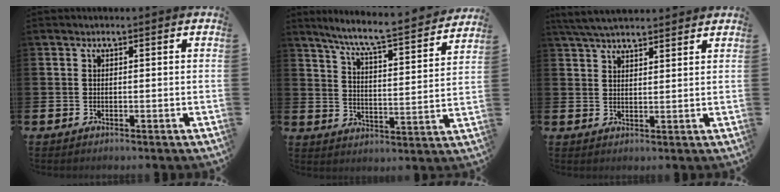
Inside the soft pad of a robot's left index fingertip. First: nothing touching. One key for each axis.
{"total": 7.5, "fx": 6.8, "fy": 0.1, "fz": 3.2, "tx": -0.081, "ty": -0.055, "tz": 0.111}
{"total": 4.6, "fx": 4.4, "fy": 0.7, "fz": 1.2, "tx": -0.038, "ty": -0.010, "tz": 0.082}